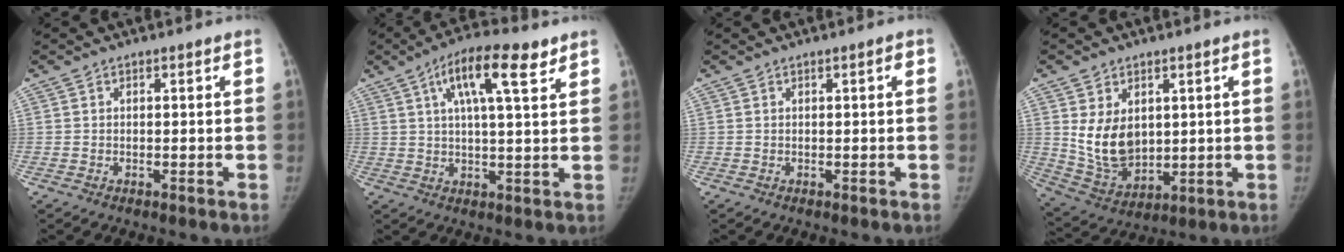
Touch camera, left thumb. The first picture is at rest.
{"total": 11.9, "force": [5.8, 3.3, 9.8], "torque": [-0.148, -0.003, 0.090]}
{"total": 0.9, "force": [0.1, 0.2, 0.8], "torque": [-0.015, 0.002, 0.000]}
{"total": 10.7, "force": [2.3, 7.6, 7.2], "torque": [-0.100, -0.025, 0.068]}